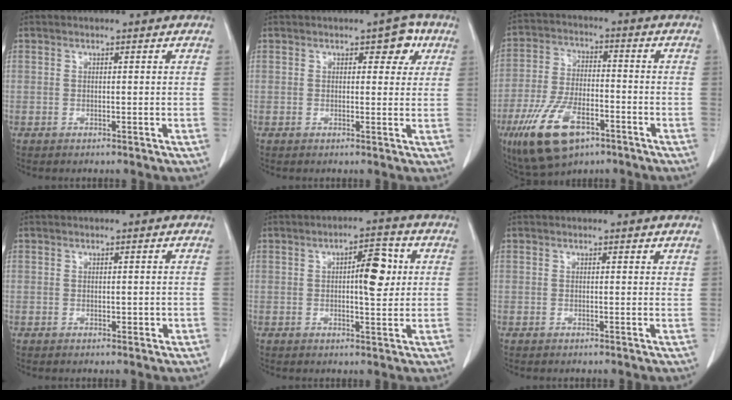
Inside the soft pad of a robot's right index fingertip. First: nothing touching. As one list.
[{"total": 3.7, "force": [1.6, 2.0, 2.7], "torque": [-0.024, 0.011, 0.018]}, {"total": 13.3, "force": [-7.2, 6.0, 9.4], "torque": [-0.195, -0.006, -0.123]}, {"total": 1.9, "force": [-0.2, 1.1, 1.5], "torque": [-0.018, 0.000, 0.001]}, {"total": 6.4, "force": [1.0, 1.8, 6.0], "torque": [-0.089, 0.009, 0.015]}, {"total": 0.7, "force": [0.6, 0.2, 0.3], "torque": [-0.001, 0.000, 0.005]}]